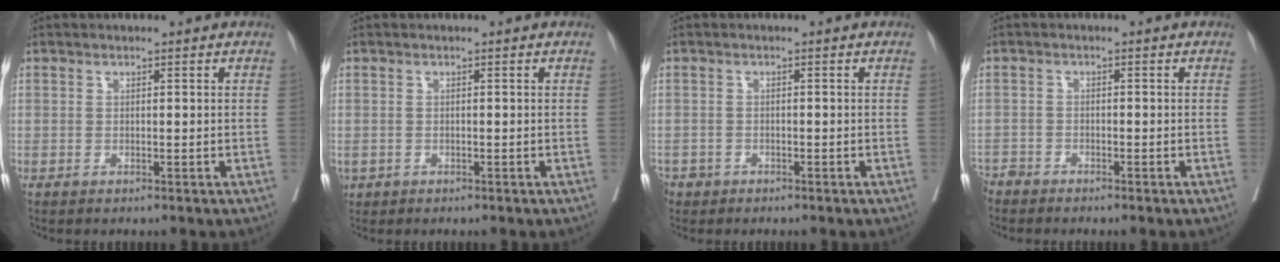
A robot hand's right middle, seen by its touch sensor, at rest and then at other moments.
{"total": 1.4, "force": [-0.7, 1.2, 0.3], "torque": [-0.011, 0.000, -0.006]}
{"total": 3.2, "force": [-2.3, 2.2, 0.2], "torque": [-0.003, 0.003, -0.044]}
{"total": 2.3, "force": [-2.3, 0.3, -0.2], "torque": [0.011, -0.008, -0.046]}